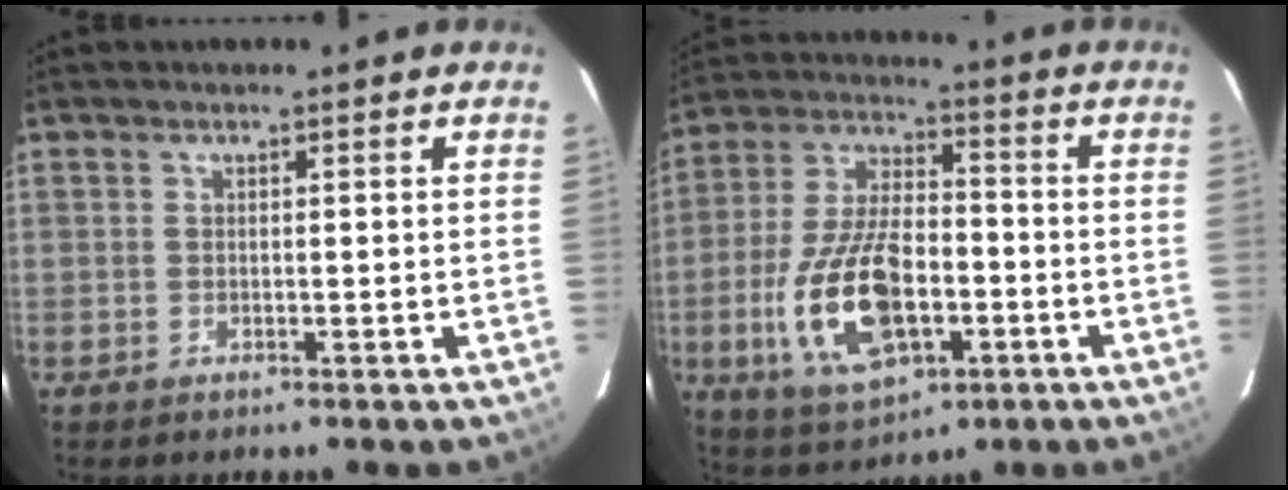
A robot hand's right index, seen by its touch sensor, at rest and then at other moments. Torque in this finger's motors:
{"motor_torque": [2.14, 0.00, 1.05, 0.21]}